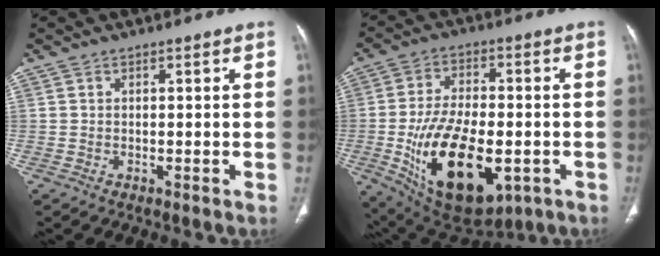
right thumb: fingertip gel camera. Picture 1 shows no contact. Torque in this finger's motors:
{"motor_torque": [0.20, 1.62, 2.18, -0.59, 0.34]}